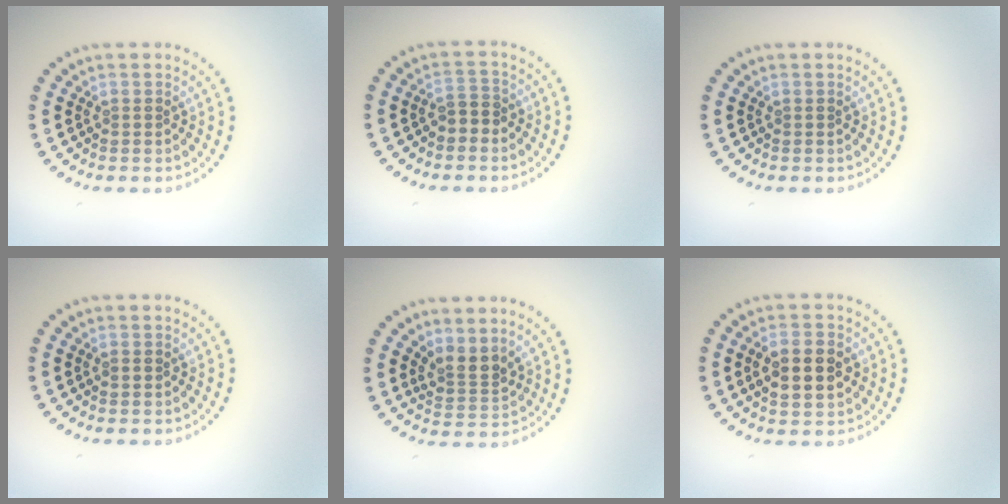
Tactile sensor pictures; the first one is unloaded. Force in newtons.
{"total": 1.9, "press": 1.8, "slide": 0.7}
{"total": 0.0}
{"total": 0.8, "press": 0.8, "slide": 0.1}
{"total": 2.4, "press": 1.8, "slide": 1.7}
{"total": 4.0, "press": 4.0, "slide": 0.4}